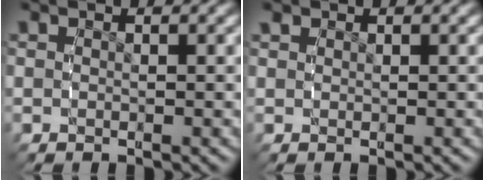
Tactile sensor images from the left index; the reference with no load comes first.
{"total": 0.5, "force": [0.5, -0.1, 0.1], "torque": [0.001, 0.000, 0.017]}